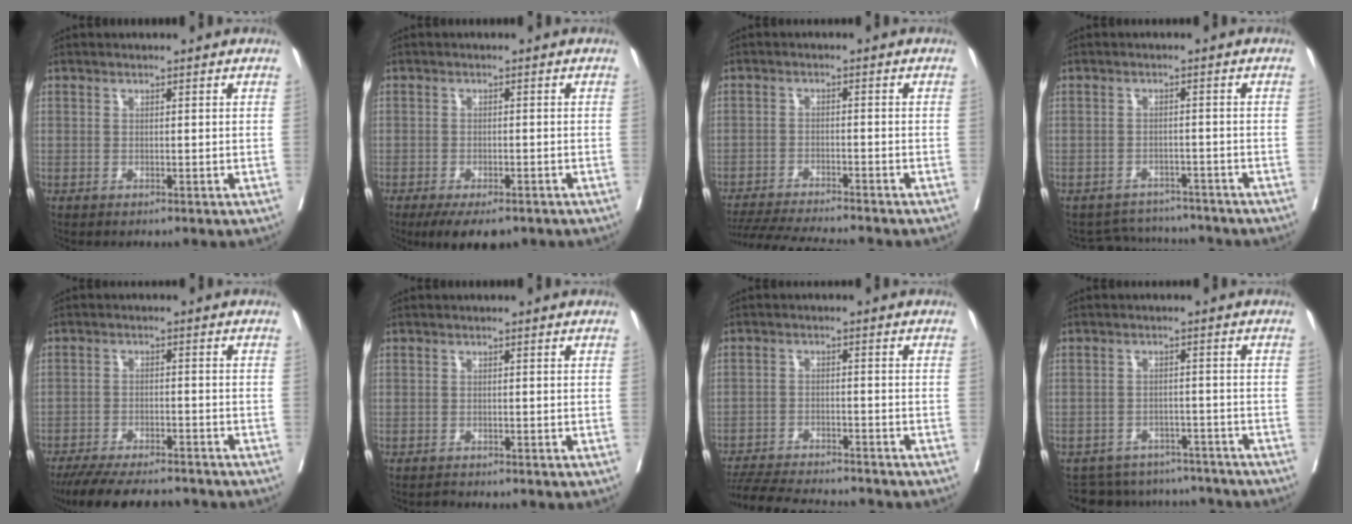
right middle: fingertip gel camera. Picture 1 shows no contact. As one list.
[{"total": 5.9, "force": [-4.3, 2.3, 3.3], "torque": [-0.043, -0.007, -0.067]}, {"total": 11.5, "force": [-10.7, 0.1, 4.3], "torque": [-0.067, -0.018, -0.165]}, {"total": 6.2, "force": [-5.9, 1.4, -0.7], "torque": [0.008, 0.013, -0.083]}, {"total": 13.5, "force": [-12.0, 2.5, 5.5], "torque": [-0.100, -0.015, -0.174]}, {"total": 0.7, "force": [-0.7, 0.0, -0.2], "torque": [0.000, -0.006, -0.012]}, {"total": 13.0, "force": [-12.2, 1.4, 4.5], "torque": [-0.079, -0.012, -0.181]}, {"total": 11.0, "force": [-10.2, 3.9, 0.7], "torque": [-0.013, 0.017, -0.126]}]